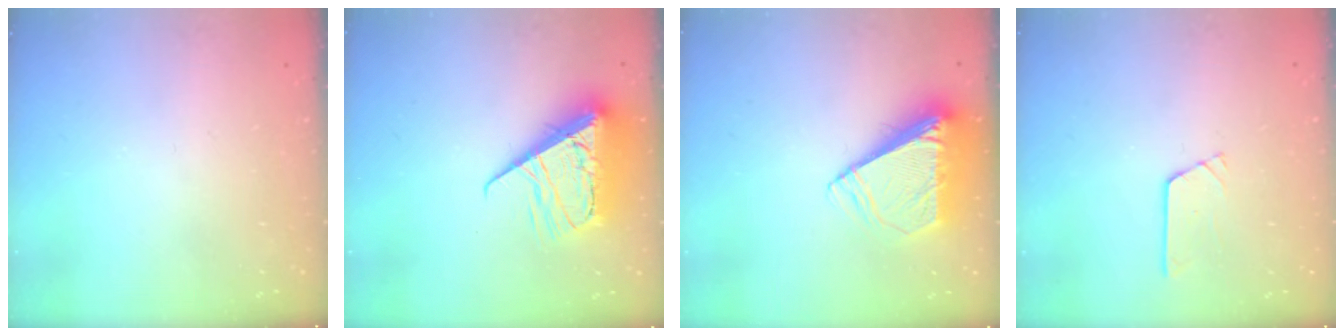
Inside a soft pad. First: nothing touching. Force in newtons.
{"total": 13.6, "press": 13.5, "slide": 1.6}
{"total": 9.9, "press": 9.8, "slide": 1.2}
{"total": 3.5, "press": 3.5, "slide": 0.2}